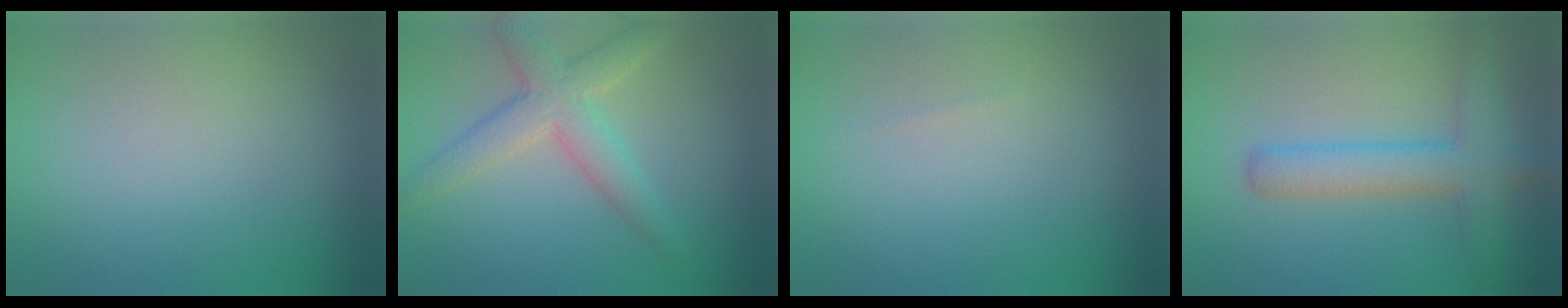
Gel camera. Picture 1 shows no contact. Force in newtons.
{"total": 4.5, "press": 4.5, "slide": 0.4}
{"total": 0.0}
{"total": 4.9, "press": 4.9, "slide": 0.3}